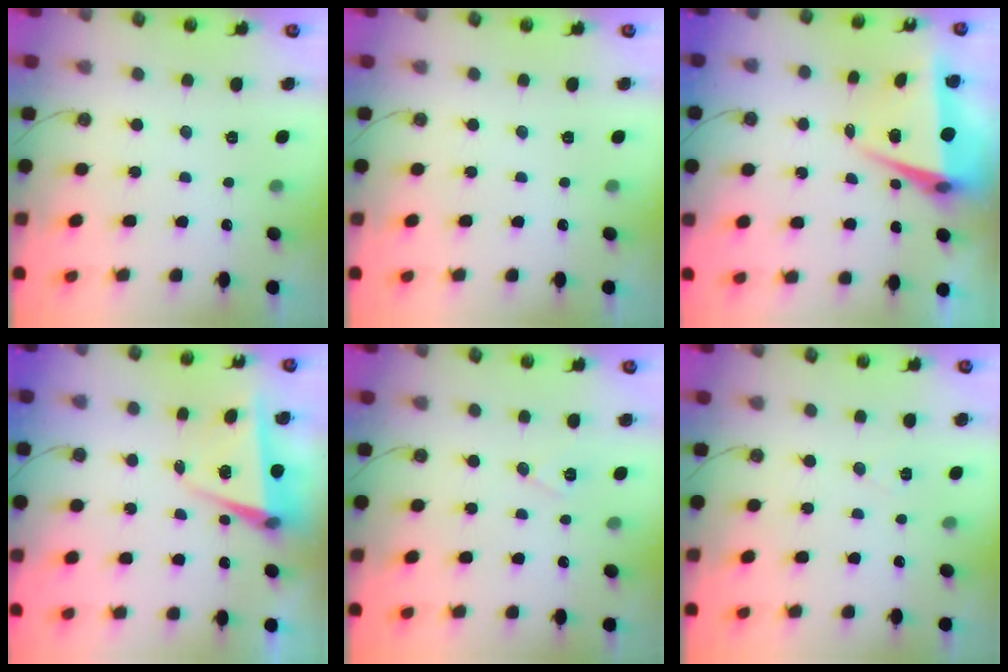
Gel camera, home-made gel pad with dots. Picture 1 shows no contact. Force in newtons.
{"total": 0.0}
{"total": 6.9, "press": 6.7, "slide": 1.6}
{"total": 5.4, "press": 5.3, "slide": 1.3}
{"total": 6.7, "press": 4.9, "slide": 4.6}
{"total": 5.3, "press": 3.0, "slide": 4.4}